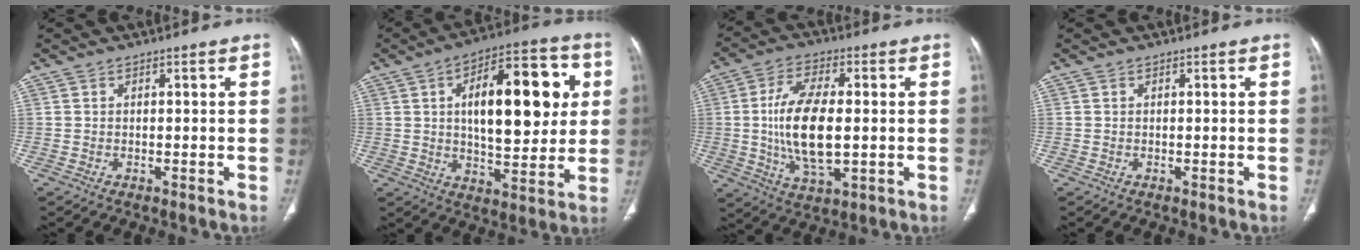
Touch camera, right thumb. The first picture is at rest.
{"total": 22.1, "force": [4.6, 10.1, 19.2], "torque": [-0.240, 0.006, 0.064]}
{"total": 14.5, "force": [-0.2, 6.5, 12.9], "torque": [-0.245, -0.006, -0.001]}
{"total": 0.0}